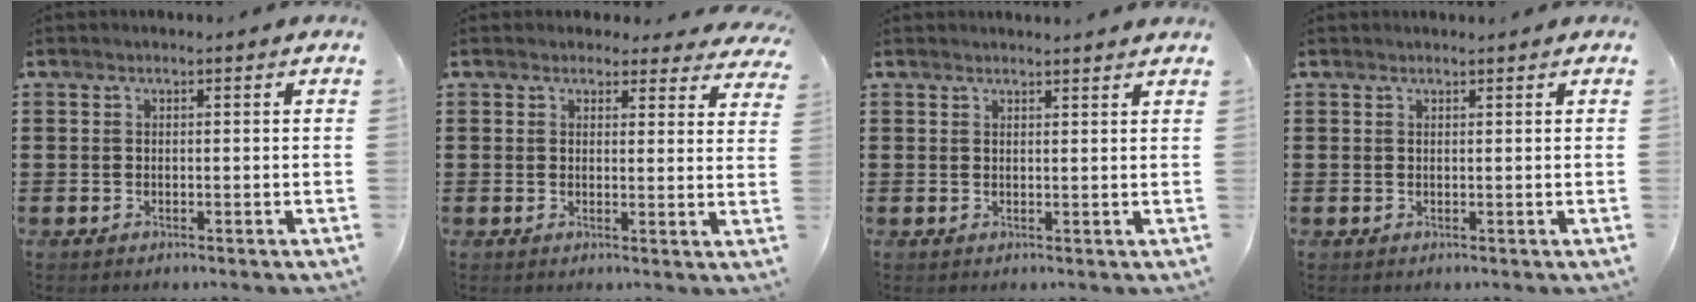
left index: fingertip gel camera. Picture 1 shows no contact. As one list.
[{"total": 2.7, "force": [2.5, 0.9, 0.4], "torque": [-0.008, -0.007, 0.045]}, {"total": 1.5, "force": [1.4, -0.2, 0.2], "torque": [-0.005, -0.001, 0.028]}, {"total": 0.6, "force": [0.6, 0.0, 0.1], "torque": [-0.004, -0.001, 0.012]}]